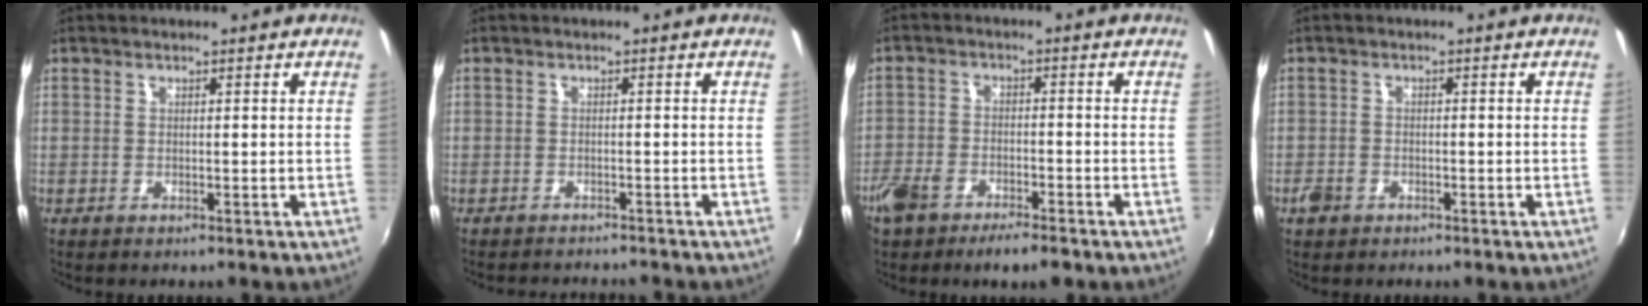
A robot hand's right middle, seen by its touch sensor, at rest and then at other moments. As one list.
[{"total": 4.7, "force": [-4.4, 0.8, 1.2], "torque": [-0.035, -0.012, -0.065]}, {"total": 8.6, "force": [-6.2, 3.6, 4.8], "torque": [-0.117, -0.013, -0.115]}, {"total": 2.8, "force": [-1.7, 1.9, 1.0], "torque": [-0.025, -0.002, -0.032]}]